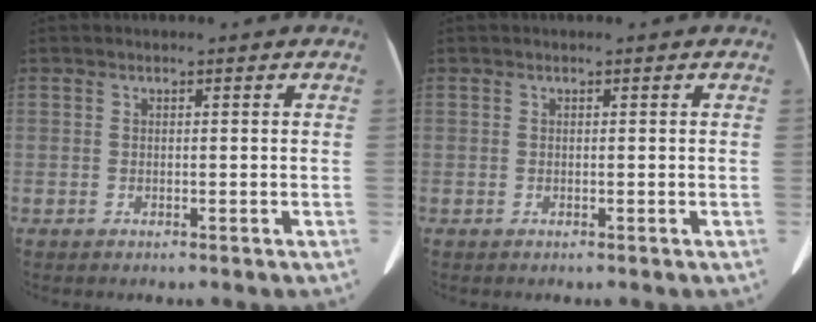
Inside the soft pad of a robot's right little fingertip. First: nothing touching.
{"total": 0.0}